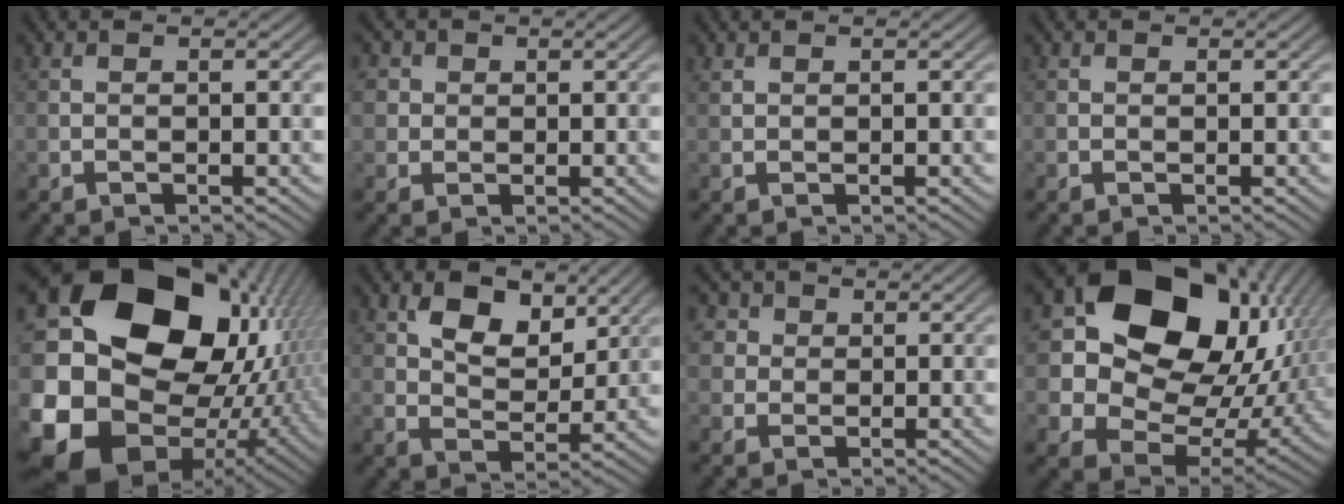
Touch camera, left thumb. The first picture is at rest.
{"total": 3.4, "force": [1.3, 3.0, 1.1], "torque": [-0.040, 0.002, 0.022]}
{"total": 0.6, "force": [0.6, 0.2, 0.2], "torque": [-0.009, 0.001, 0.014]}
{"total": 0.0}
{"total": 22.1, "force": [0.5, 17.9, 12.9], "torque": [-0.308, -0.055, 0.038]}
{"total": 7.4, "force": [3.7, 4.5, 4.5], "torque": [-0.082, -0.011, 0.059]}
{"total": 5.4, "force": [2.5, 4.3, 2.1], "torque": [-0.083, 0.008, 0.036]}
{"total": 18.1, "force": [4.8, 14.0, 10.4], "torque": [-0.188, -0.015, 0.107]}